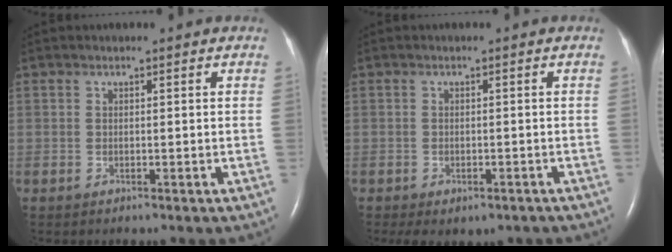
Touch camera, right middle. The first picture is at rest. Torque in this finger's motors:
{"motor_torque": [0.08, -0.07, 0.11, 0.04]}